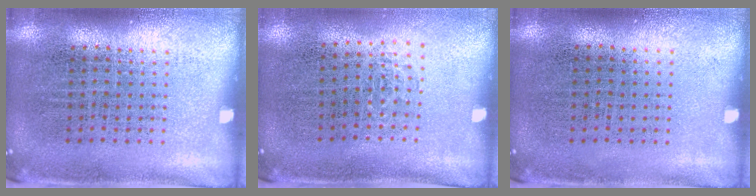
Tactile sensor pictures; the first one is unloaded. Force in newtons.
{"total": 0.6, "press": 0.5, "slide": 0.3}
{"total": 0.0}